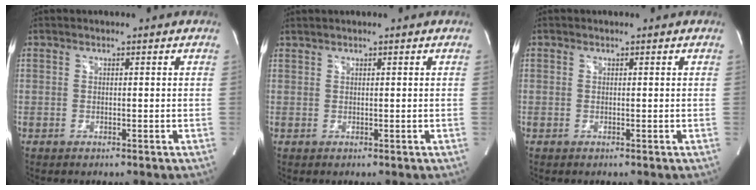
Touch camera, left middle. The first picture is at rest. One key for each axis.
{"total": 0.9, "fx": 0.9, "fy": 0.0, "fz": 0.3, "tx": -0.010, "ty": 0.013, "tz": 0.023}
{"total": 0.0}